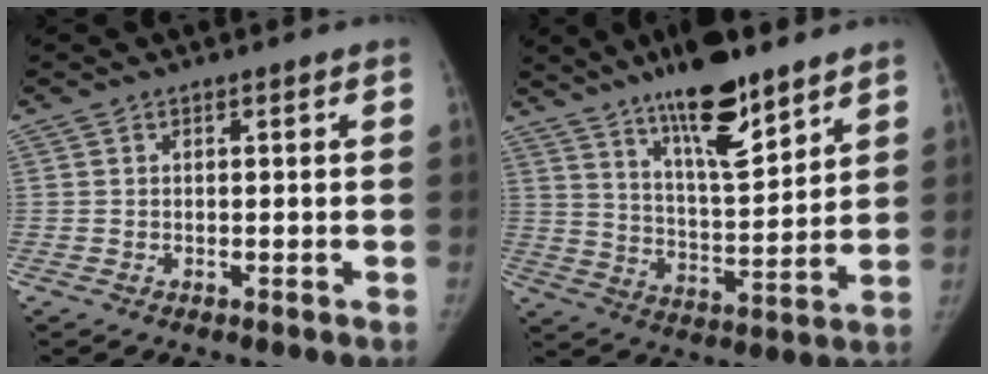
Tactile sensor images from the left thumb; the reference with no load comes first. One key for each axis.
{"total": 15.8, "fx": 11.0, "fy": 4.2, "fz": 10.6, "tx": -0.153, "ty": -0.067, "tz": 0.190}